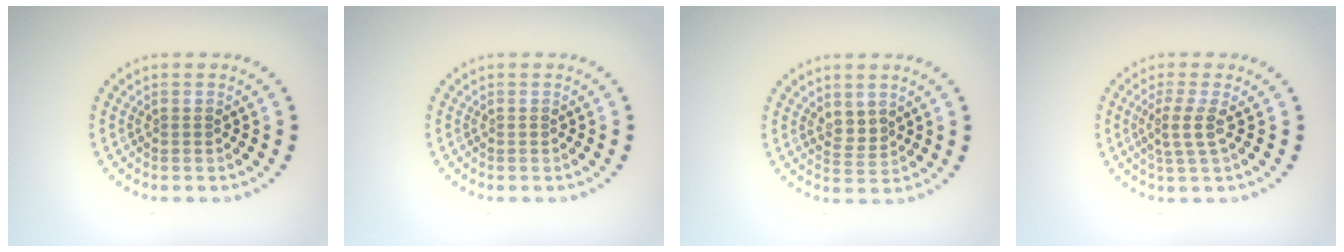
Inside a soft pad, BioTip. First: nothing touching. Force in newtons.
{"total": 0.0}
{"total": 1.7, "press": 1.3, "slide": 1.1}
{"total": 2.3, "press": 1.8, "slide": 1.5}